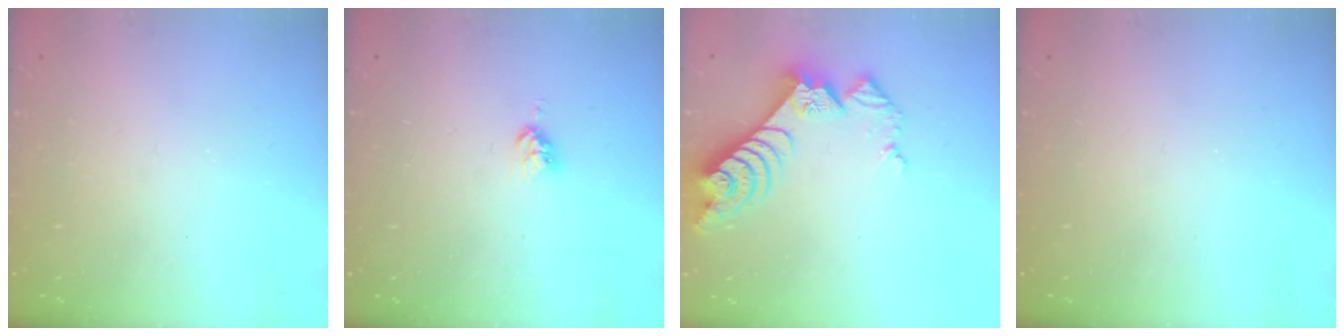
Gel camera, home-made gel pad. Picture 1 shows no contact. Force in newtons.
{"total": 3.7, "press": 3.7, "slide": 0.5}
{"total": 11.2, "press": 11.1, "slide": 1.4}
{"total": 0.0}